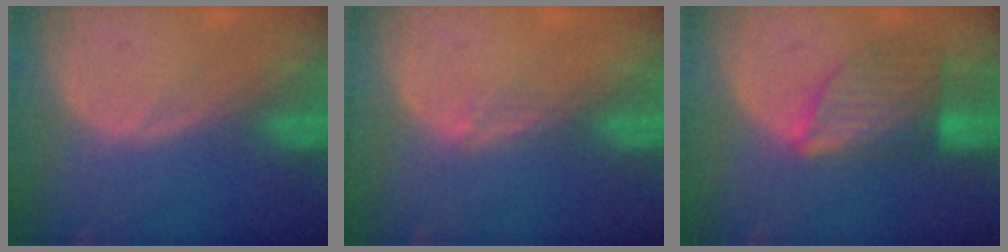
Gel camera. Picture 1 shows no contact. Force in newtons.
{"total": 1.5, "press": 1.0, "slide": 1.0}
{"total": 6.6, "press": 6.5, "slide": 1.0}